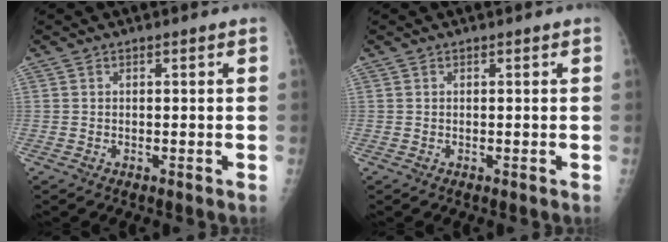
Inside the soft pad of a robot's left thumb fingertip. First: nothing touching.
{"total": 0.0}